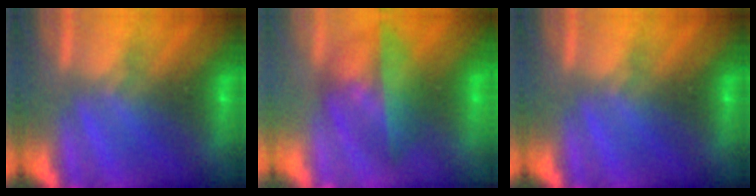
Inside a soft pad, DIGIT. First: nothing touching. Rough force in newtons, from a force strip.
{"total": 4.0}
{"total": 0.0}